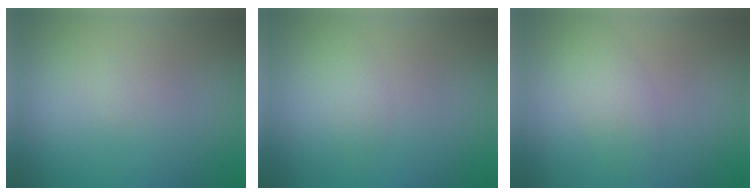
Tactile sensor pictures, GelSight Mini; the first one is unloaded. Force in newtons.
{"total": 1.1, "press": 1.1, "slide": 0.1}
{"total": 2.2, "press": 2.2, "slide": 0.1}